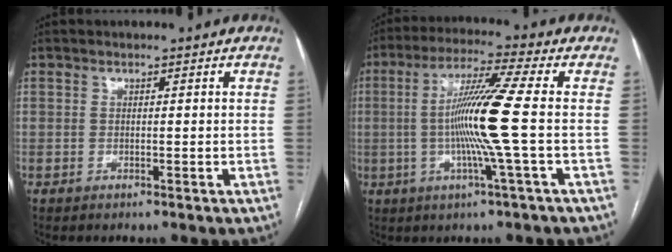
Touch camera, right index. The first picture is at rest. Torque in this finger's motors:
{"motor_torque": [1.45, 0.25, 0.72, 0.21]}